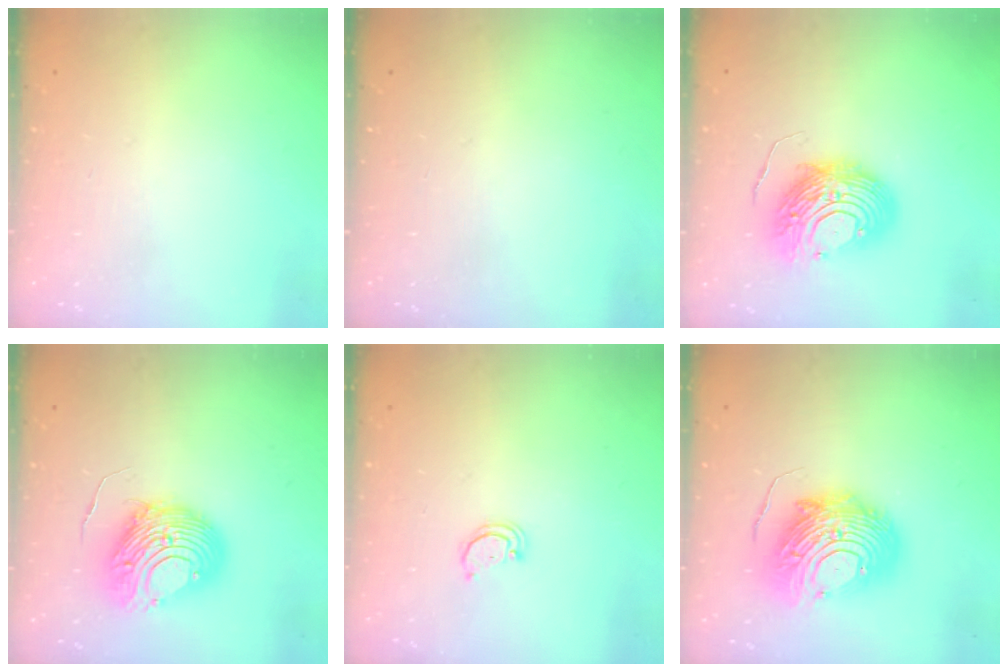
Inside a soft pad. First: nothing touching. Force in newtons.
{"total": 0.0}
{"total": 12.2, "press": 12.2, "slide": 1.2}
{"total": 10.6, "press": 10.5, "slide": 1.4}
{"total": 1.6, "press": 1.6, "slide": 0.1}
{"total": 14.8, "press": 14.7, "slide": 1.3}